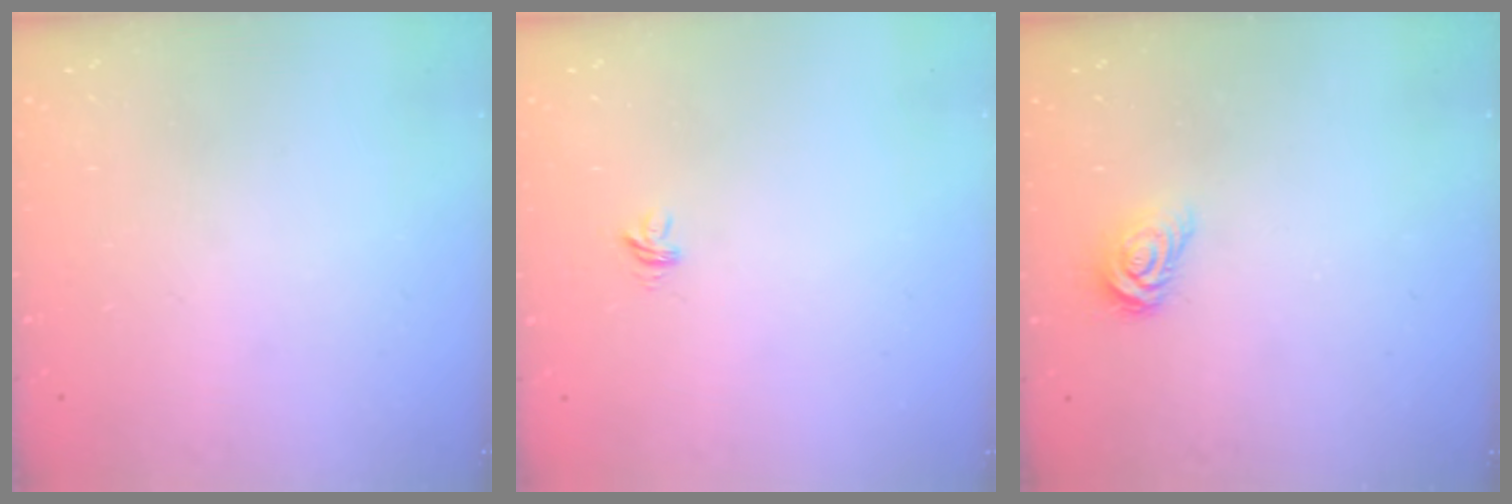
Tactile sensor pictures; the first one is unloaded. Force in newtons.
{"total": 3.9, "press": 3.9, "slide": 0.2}
{"total": 5.5, "press": 5.5, "slide": 0.6}